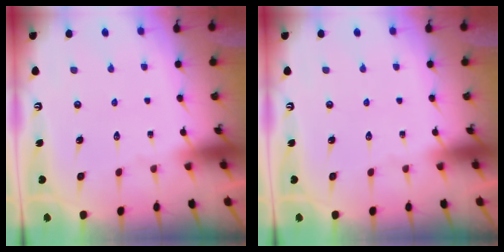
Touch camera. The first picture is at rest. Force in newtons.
{"total": 0.0}